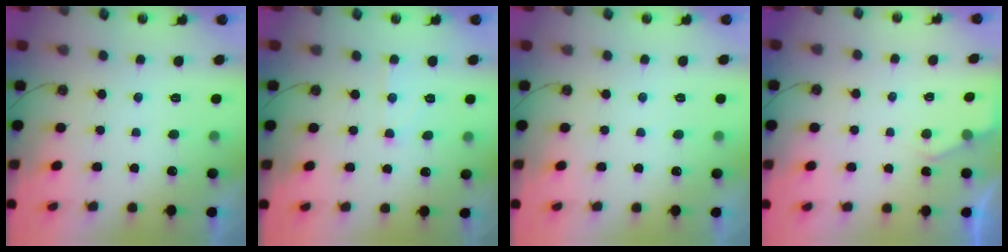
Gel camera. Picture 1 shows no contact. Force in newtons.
{"total": 6.6, "press": 6.6, "slide": 0.6}
{"total": 3.3, "press": 3.3, "slide": 0.3}
{"total": 2.8, "press": 2.7, "slide": 0.4}